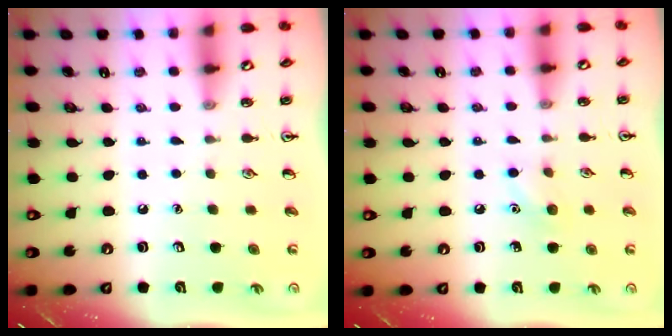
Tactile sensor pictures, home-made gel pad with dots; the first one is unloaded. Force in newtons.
{"total": 6.7, "press": 6.4, "slide": 2.0}